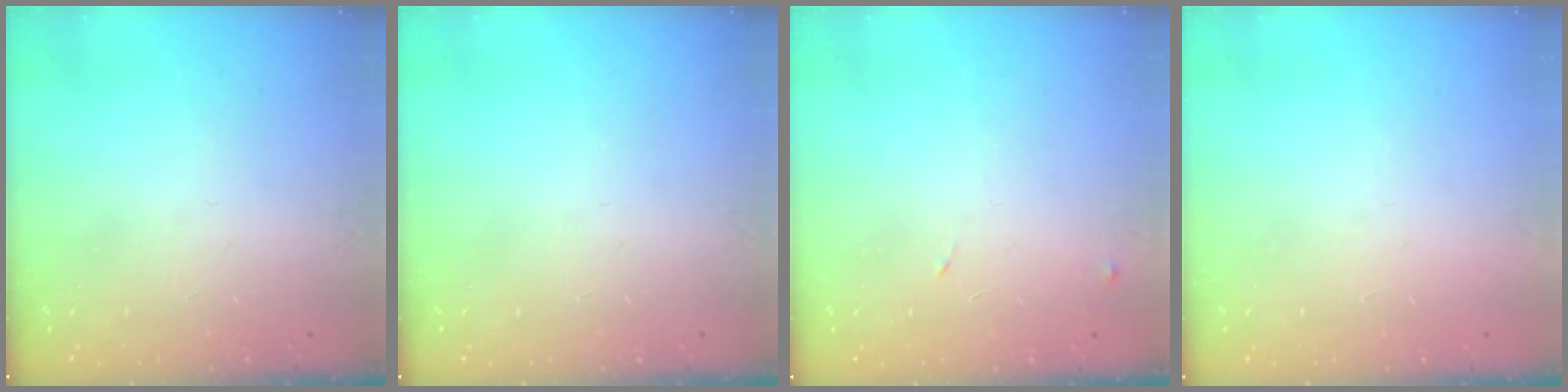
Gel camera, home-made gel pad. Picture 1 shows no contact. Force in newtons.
{"total": 0.0}
{"total": 8.1, "press": 8.1, "slide": 0.6}
{"total": 1.5, "press": 1.5, "slide": 0.1}